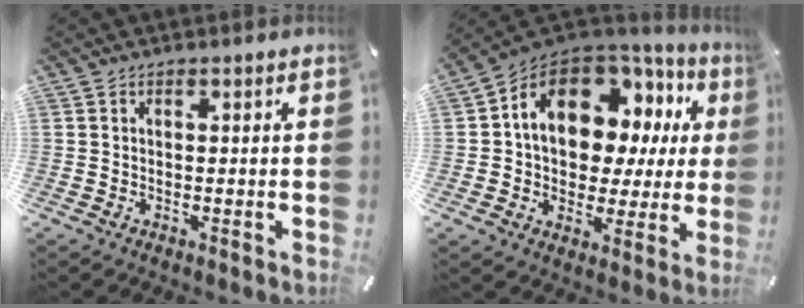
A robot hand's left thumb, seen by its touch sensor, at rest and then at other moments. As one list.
[{"total": 13.8, "force": [5.7, 9.7, 8.0], "torque": [-0.136, -0.038, 0.102]}]